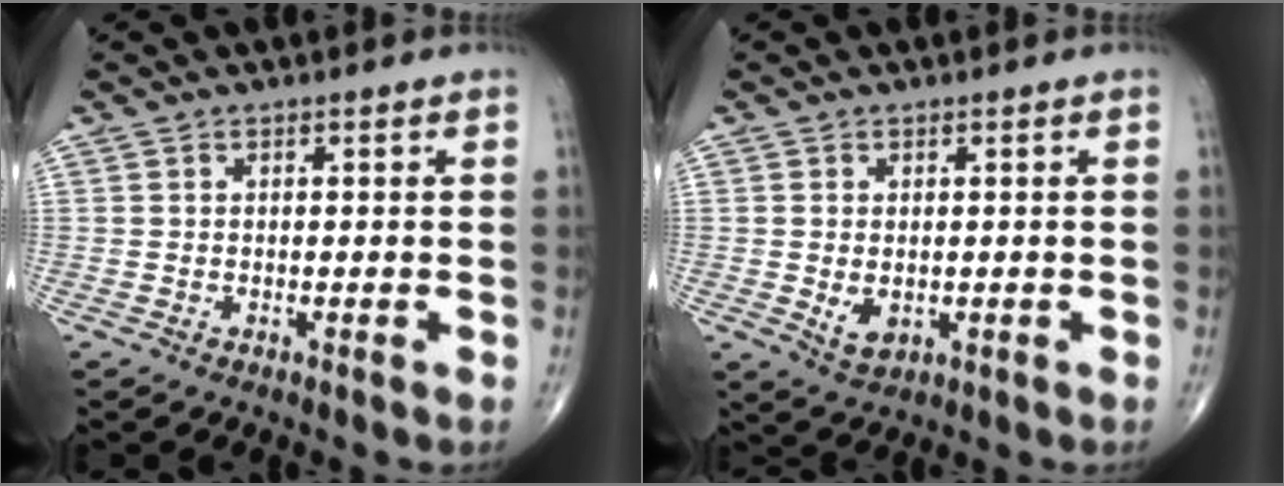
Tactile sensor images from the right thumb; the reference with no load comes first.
{"total": 3.7, "force": [-0.5, 2.5, 2.6], "torque": [-0.035, -0.005, 0.003]}